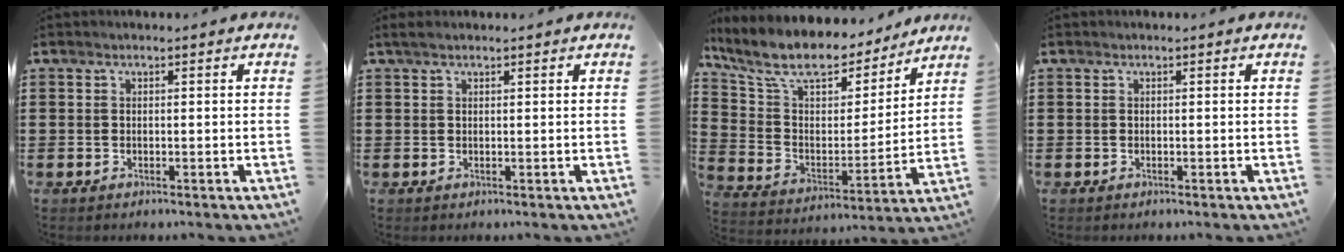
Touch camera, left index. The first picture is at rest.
{"total": 0.8, "force": [0.5, 0.3, 0.5], "torque": [-0.011, 0.002, 0.009]}
{"total": 10.2, "force": [8.5, 3.3, 4.4], "torque": [-0.122, -0.056, 0.146]}
{"total": 0.0}